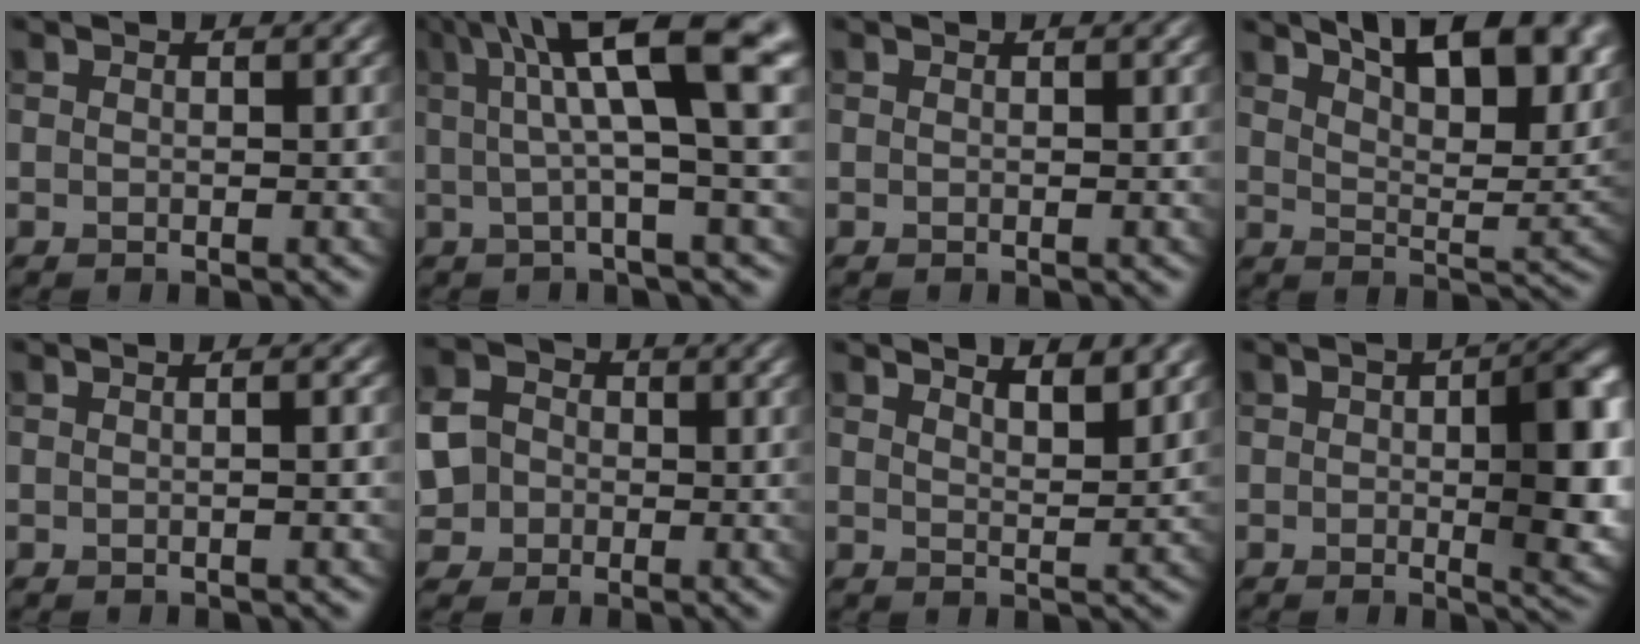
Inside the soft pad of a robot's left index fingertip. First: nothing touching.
{"total": 10.1, "force": [3.0, 1.9, 9.4], "torque": [-0.131, 0.026, 0.039]}
{"total": 0.0}
{"total": 12.9, "force": [8.4, 4.8, 8.5], "torque": [-0.090, 0.025, 0.103]}
{"total": 1.8, "force": [0.0, 0.8, 1.7], "torque": [-0.009, 0.004, -0.005]}
{"total": 6.9, "force": [-1.4, 6.2, 2.7], "torque": [-0.064, -0.005, -0.050]}
{"total": 3.5, "force": [2.8, 1.0, 1.9], "torque": [-0.013, 0.005, 0.035]}
{"total": 8.4, "force": [0.2, 3.6, 7.7], "torque": [-0.103, -0.002, 0.004]}